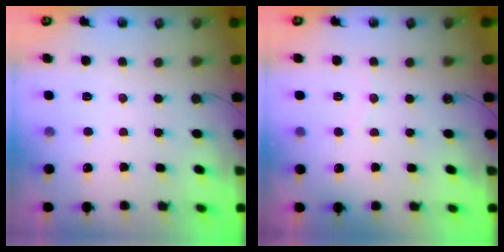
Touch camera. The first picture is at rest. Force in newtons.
{"total": 2.3, "press": 2.0, "slide": 1.0}